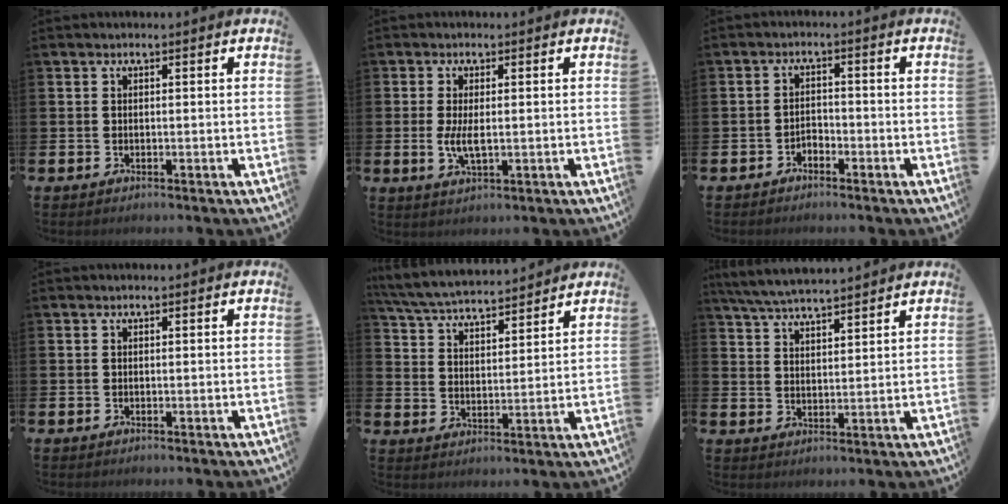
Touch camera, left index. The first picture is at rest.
{"total": 3.2, "force": [0.1, 1.3, 3.0], "torque": [-0.049, 0.000, -0.001]}
{"total": 1.8, "force": [-1.7, 0.6, 0.0], "torque": [-0.006, 0.003, -0.038]}
{"total": 0.0}
{"total": 5.8, "force": [5.7, 0.6, 0.9], "torque": [-0.041, -0.039, 0.100]}
{"total": 5.5, "force": [5.4, 0.2, 1.1], "torque": [-0.040, -0.024, 0.098]}